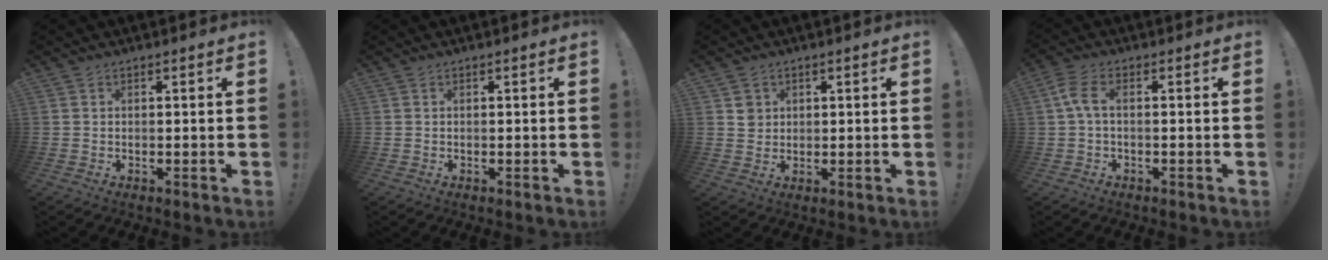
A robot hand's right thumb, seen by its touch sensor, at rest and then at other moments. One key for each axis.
{"total": 0.0}
{"total": 3.3, "fx": 1.3, "fy": 2.9, "fz": 0.8, "tx": 0.001, "ty": -0.006, "tz": 0.021}
{"total": 5.1, "fx": 0.7, "fy": 1.8, "fz": 4.7, "tx": -0.100, "ty": -0.005, "tz": 0.012}